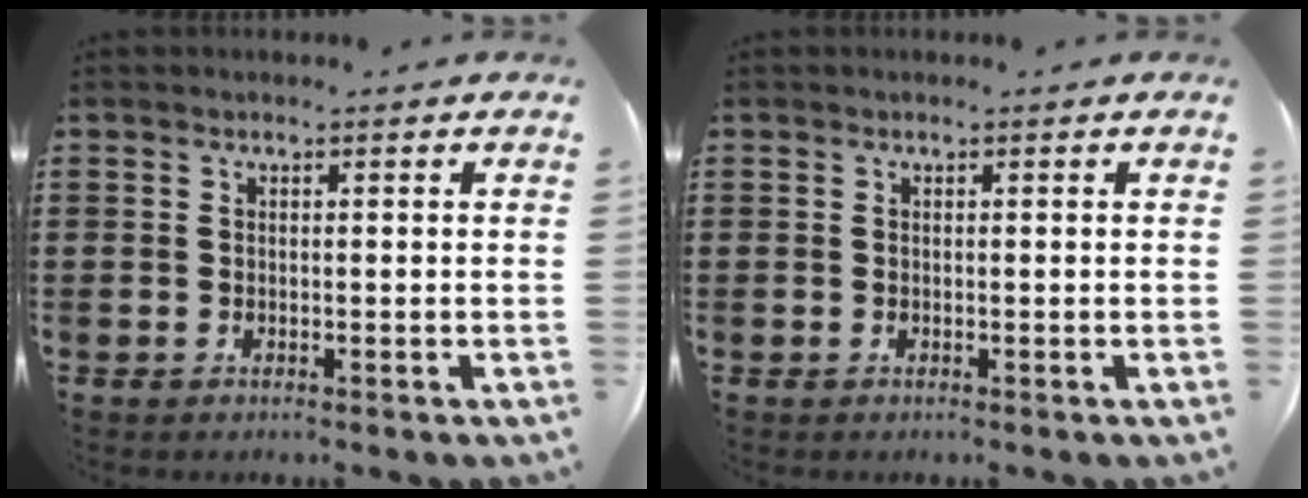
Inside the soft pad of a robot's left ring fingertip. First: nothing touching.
{"total": 0.0}